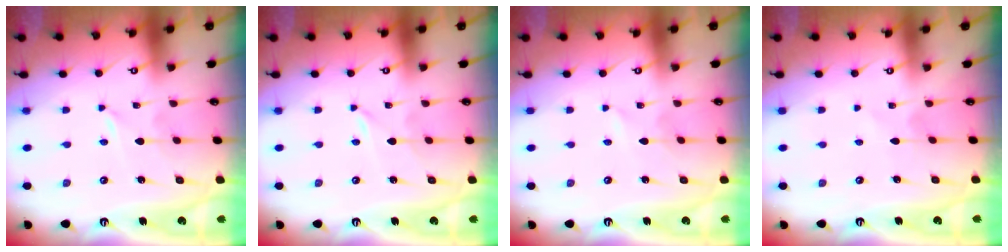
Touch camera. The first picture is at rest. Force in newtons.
{"total": 0.0}
{"total": 0.7, "press": 0.6, "slide": 0.1}
{"total": 2.7, "press": 2.7, "slide": 0.2}